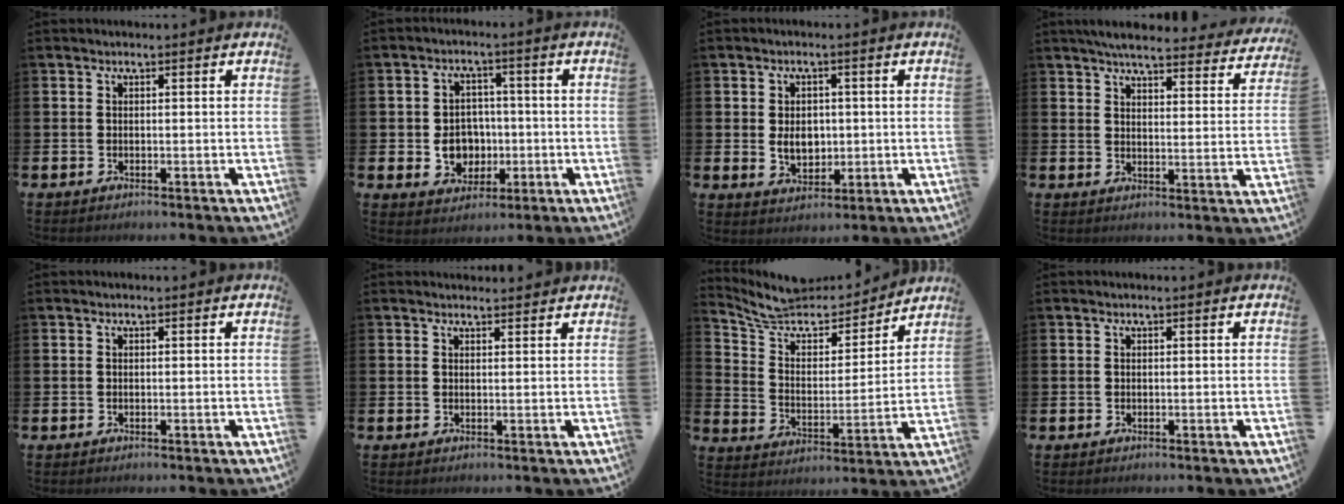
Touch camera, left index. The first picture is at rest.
{"total": 5.3, "force": [-0.5, 4.7, 2.3], "torque": [-0.050, 0.009, -0.013]}
{"total": 4.1, "force": [0.2, 3.1, 2.7], "torque": [-0.043, 0.005, -0.004]}
{"total": 5.6, "force": [5.3, 0.7, 1.7], "torque": [-0.041, -0.032, 0.090]}
{"total": 0.0}
{"total": 1.4, "force": [1.4, 0.2, 0.0], "torque": [0.007, -0.007, 0.025]}
{"total": 9.0, "force": [7.9, 3.4, 2.3], "torque": [-0.086, -0.061, 0.137]}
{"total": 0.0}